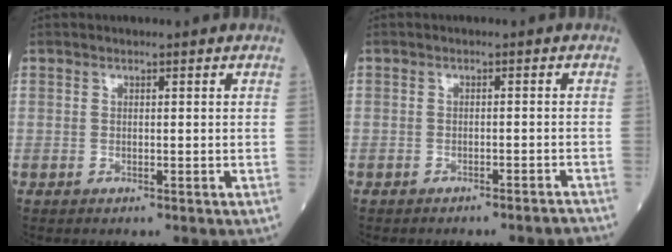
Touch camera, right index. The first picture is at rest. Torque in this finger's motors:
{"motor_torque": [-0.75, -0.69, -0.43, -0.21]}